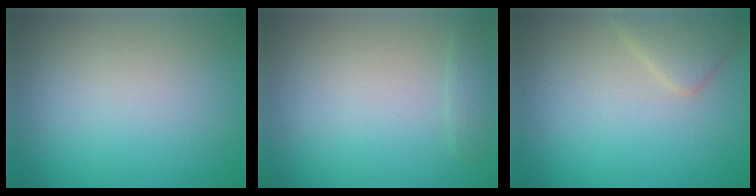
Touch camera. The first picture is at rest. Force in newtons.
{"total": 1.0, "press": 1.0, "slide": 0.1}
{"total": 2.2, "press": 2.2, "slide": 0.2}